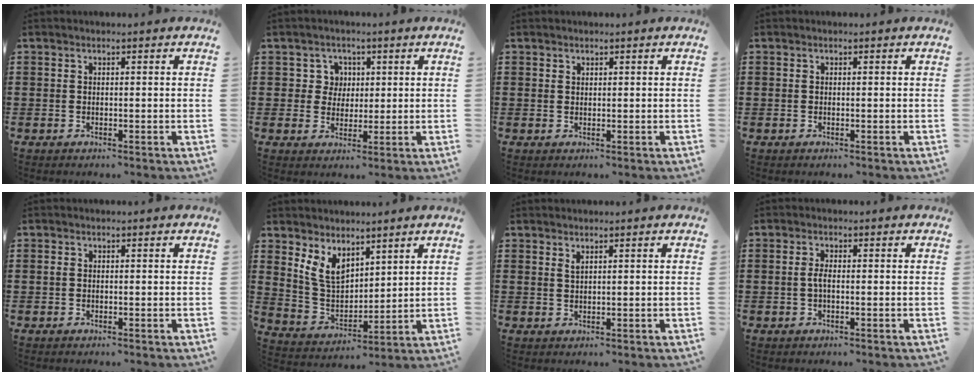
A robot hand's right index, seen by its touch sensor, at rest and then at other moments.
{"total": 4.0, "force": [1.1, 3.7, 1.1], "torque": [-0.032, 0.010, 0.016]}
{"total": 0.7, "force": [0.6, 0.4, 0.1], "torque": [-0.004, 0.001, 0.012]}
{"total": 0.0}
{"total": 0.5, "force": [0.0, 0.4, 0.3], "torque": [-0.009, 0.002, -0.001]}
{"total": 6.8, "force": [4.5, 3.8, 3.4], "torque": [-0.094, -0.010, 0.083]}
{"total": 1.1, "force": [0.8, 0.2, 0.6], "torque": [-0.015, 0.001, 0.015]}
{"total": 1.8, "force": [-0.3, 0.5, 1.7], "torque": [-0.048, -0.005, -0.011]}